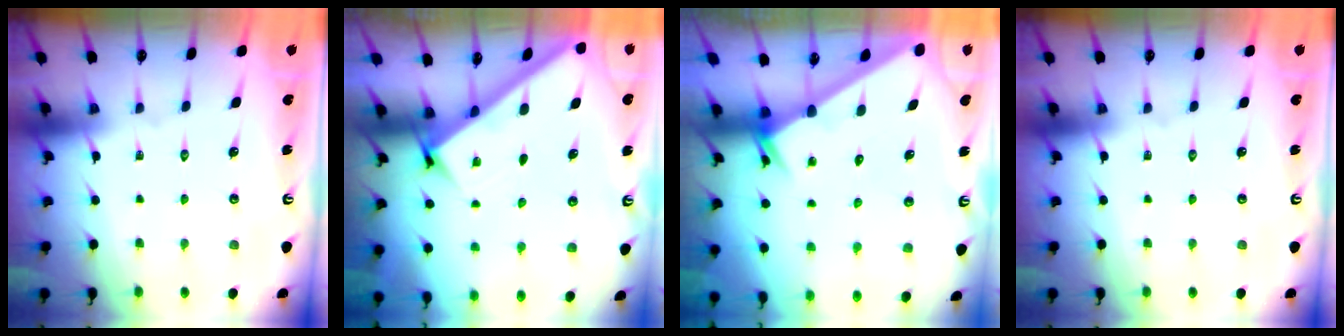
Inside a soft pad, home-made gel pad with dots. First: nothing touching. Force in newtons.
{"total": 2.9, "press": 2.9, "slide": 0.0}
{"total": 2.6, "press": 2.6, "slide": 0.0}
{"total": 0.0}